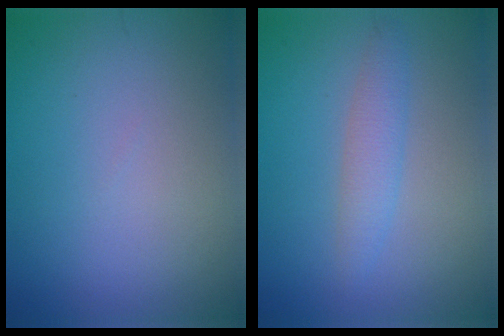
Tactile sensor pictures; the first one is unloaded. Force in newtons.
{"total": 2.1, "press": 2.1, "slide": 0.1}